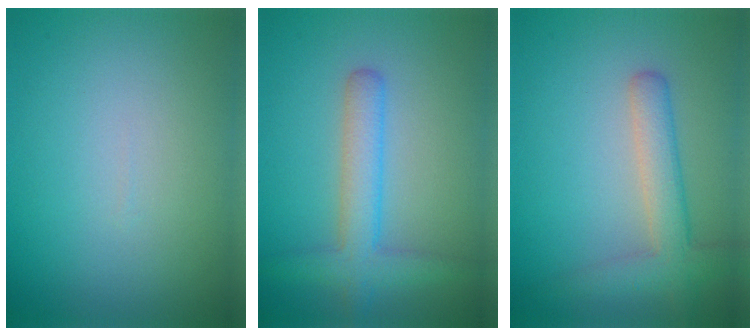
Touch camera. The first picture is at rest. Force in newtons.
{"total": 3.7, "press": 3.7, "slide": 0.2}
{"total": 3.6, "press": 3.6, "slide": 0.3}